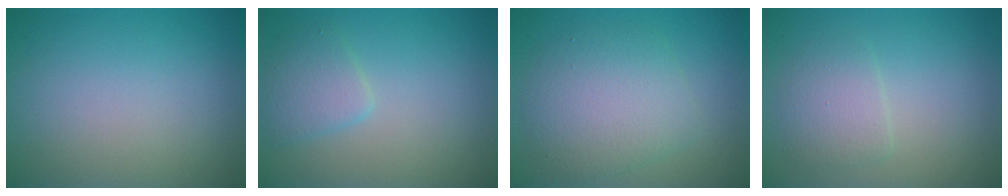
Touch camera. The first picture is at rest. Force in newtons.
{"total": 2.3, "press": 2.3, "slide": 0.1}
{"total": 5.2, "press": 5.2, "slide": 0.1}
{"total": 2.4, "press": 2.4, "slide": 0.1}